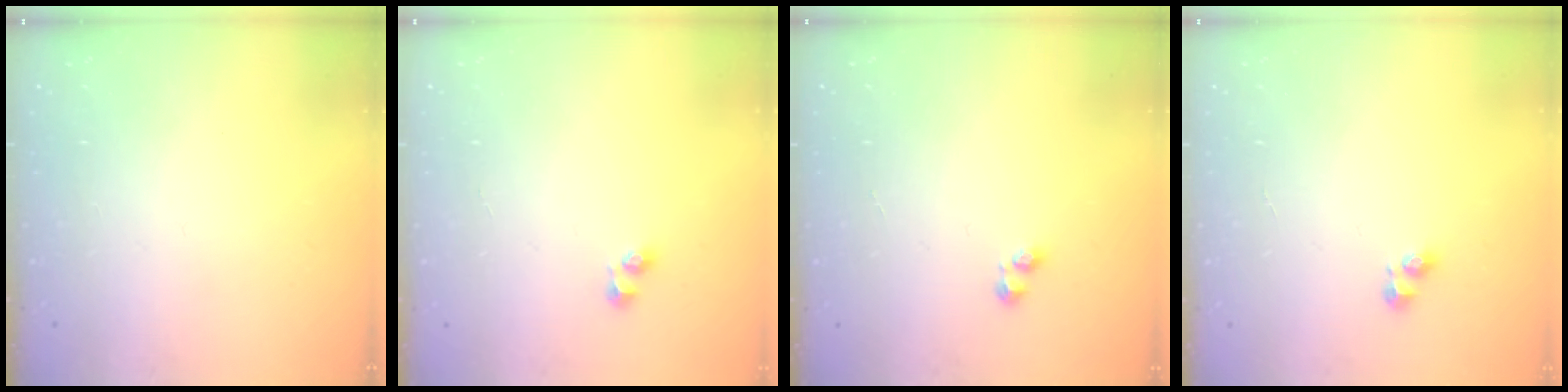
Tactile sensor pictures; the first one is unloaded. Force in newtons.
{"total": 3.0, "press": 2.7, "slide": 1.3}
{"total": 1.2, "press": 1.0, "slide": 0.6}
{"total": 2.6, "press": 2.6, "slide": 0.2}